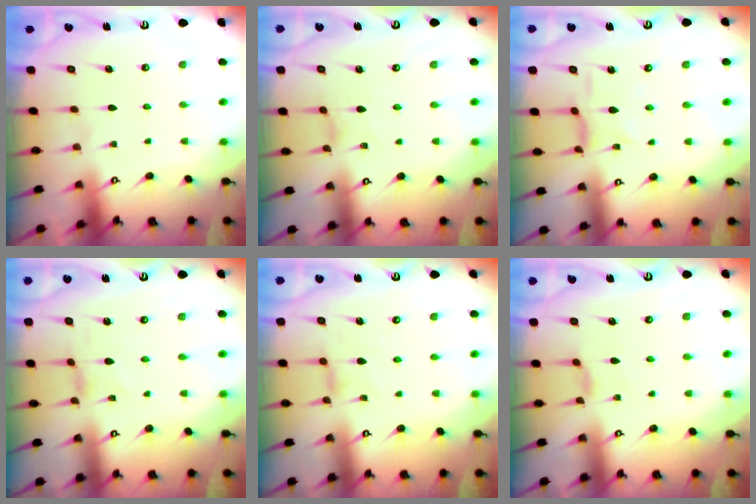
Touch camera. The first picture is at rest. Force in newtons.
{"total": 0.0}
{"total": 1.2, "press": 1.2, "slide": 0.2}
{"total": 0.0}
{"total": 1.3, "press": 1.3, "slide": 0.4}
{"total": 1.9, "press": 1.9, "slide": 0.4}